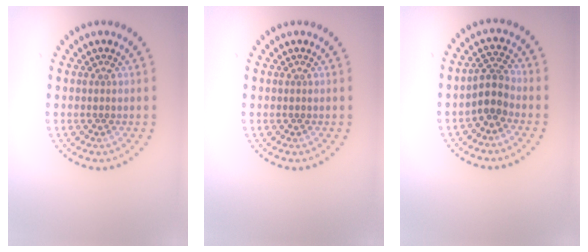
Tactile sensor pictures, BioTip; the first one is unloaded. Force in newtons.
{"total": 0.0}
{"total": 2.5, "press": 2.1, "slide": 1.4}